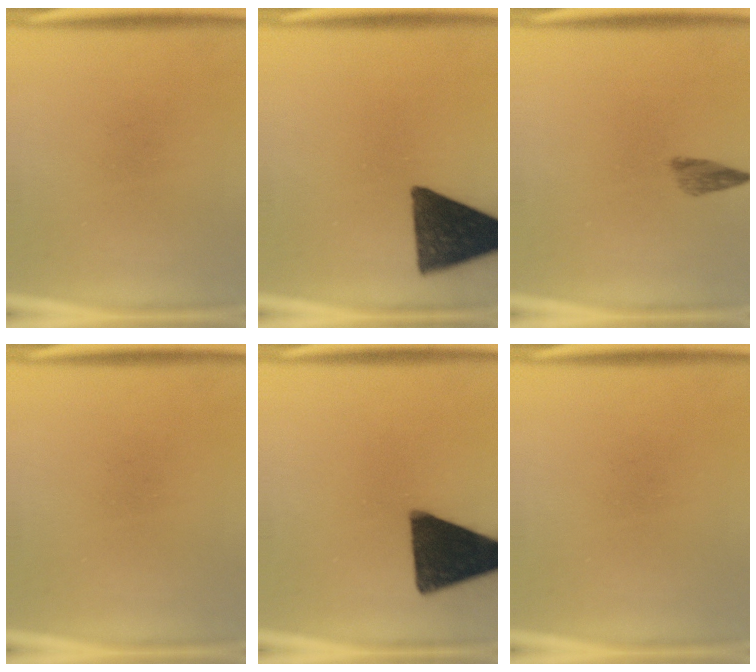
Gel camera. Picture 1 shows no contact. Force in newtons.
{"total": 14.9}
{"total": 2.1}
{"total": 0.0}
{"total": 17.2}
{"total": 0.0}